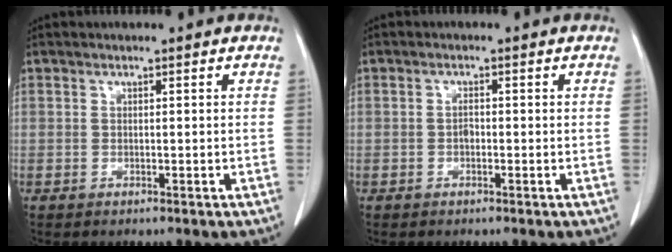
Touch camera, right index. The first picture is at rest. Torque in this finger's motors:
{"motor_torque": [0.23, -0.09, 0.00, 0.01]}